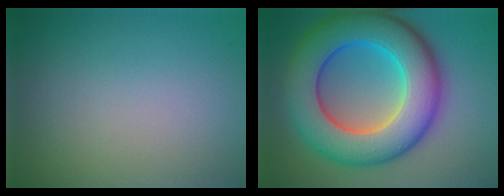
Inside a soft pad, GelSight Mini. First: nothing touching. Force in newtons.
{"total": 13.2, "press": 13.2, "slide": 0.3}